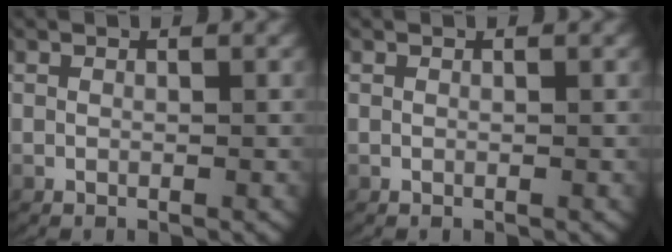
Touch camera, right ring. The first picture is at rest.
{"total": 0.0}